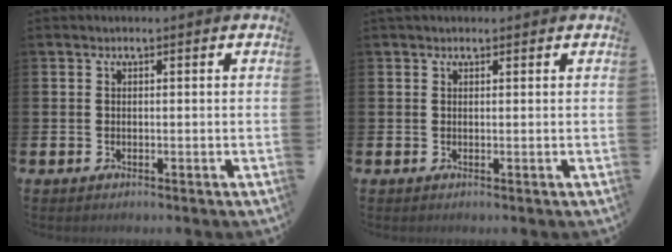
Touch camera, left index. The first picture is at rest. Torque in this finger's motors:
{"motor_torque": [0.33, -0.48, 0.25, 0.20]}